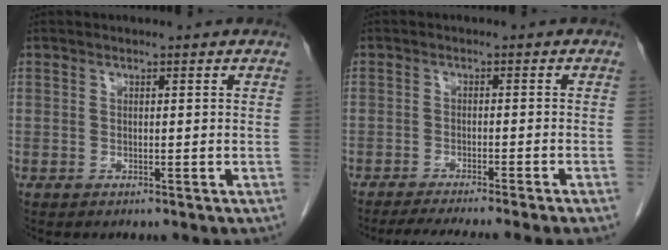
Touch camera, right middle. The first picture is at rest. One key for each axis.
{"total": 10.0, "fx": -8.5, "fy": -1.1, "fz": 5.2, "tx": -0.049, "ty": -0.018, "tz": -0.123}